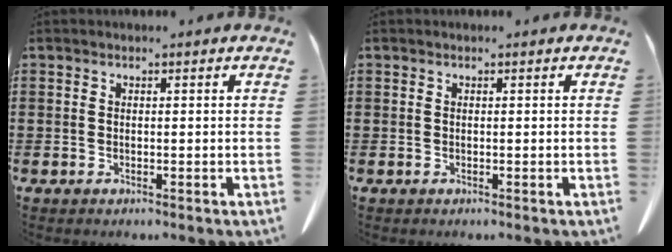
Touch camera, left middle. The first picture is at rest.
{"total": 0.0}